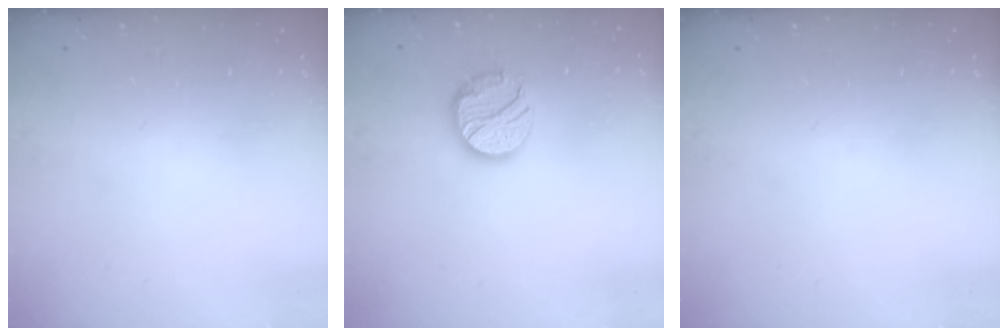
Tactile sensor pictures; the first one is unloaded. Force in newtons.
{"total": 13.7, "press": 13.6, "slide": 1.0}
{"total": 0.0}